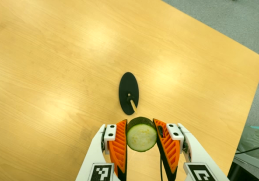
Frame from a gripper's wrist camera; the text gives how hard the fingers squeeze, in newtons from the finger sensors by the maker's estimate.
{"total": 10.5, "left": 9.6, "right": 11.4}